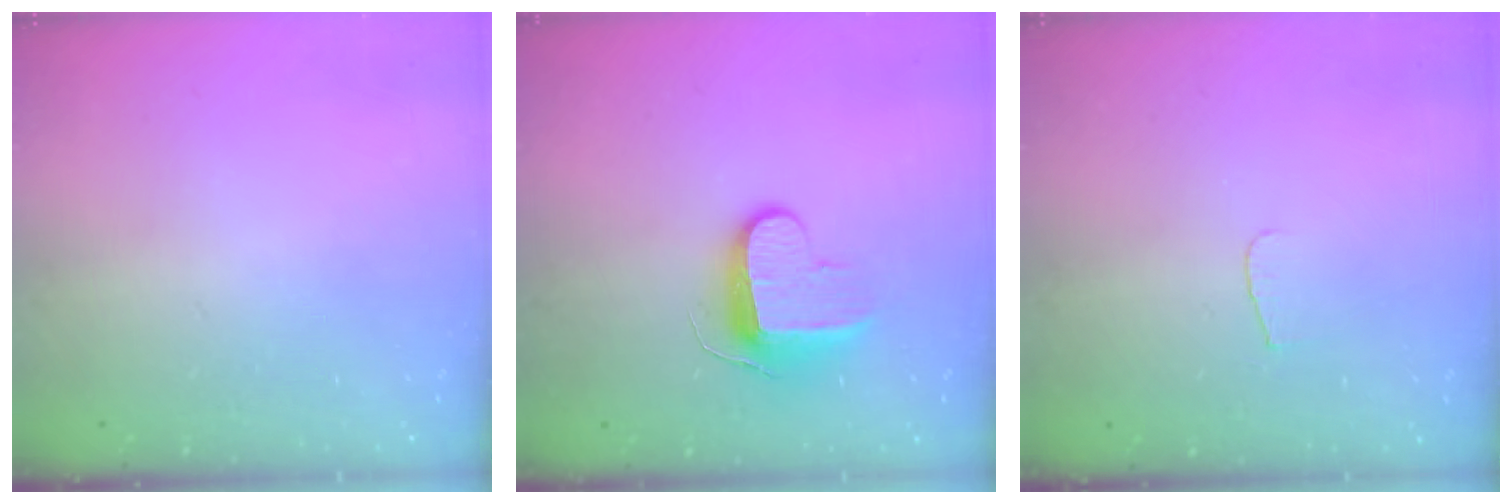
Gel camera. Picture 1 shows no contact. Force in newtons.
{"total": 10.5, "press": 10.4, "slide": 1.2}
{"total": 3.6, "press": 3.6, "slide": 0.4}